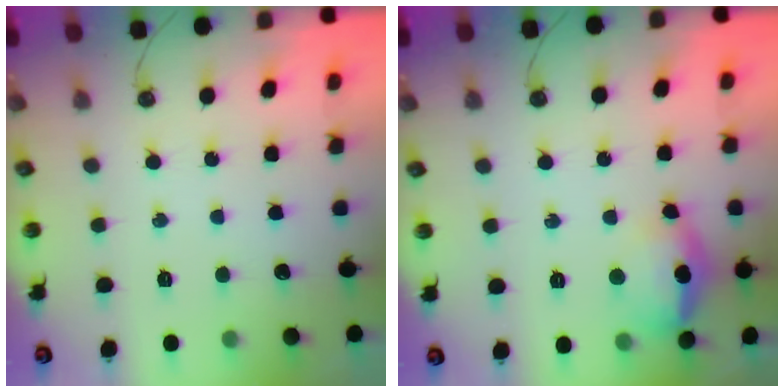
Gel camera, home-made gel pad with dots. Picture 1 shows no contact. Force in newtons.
{"total": 15.2, "press": 14.2, "slide": 5.5}